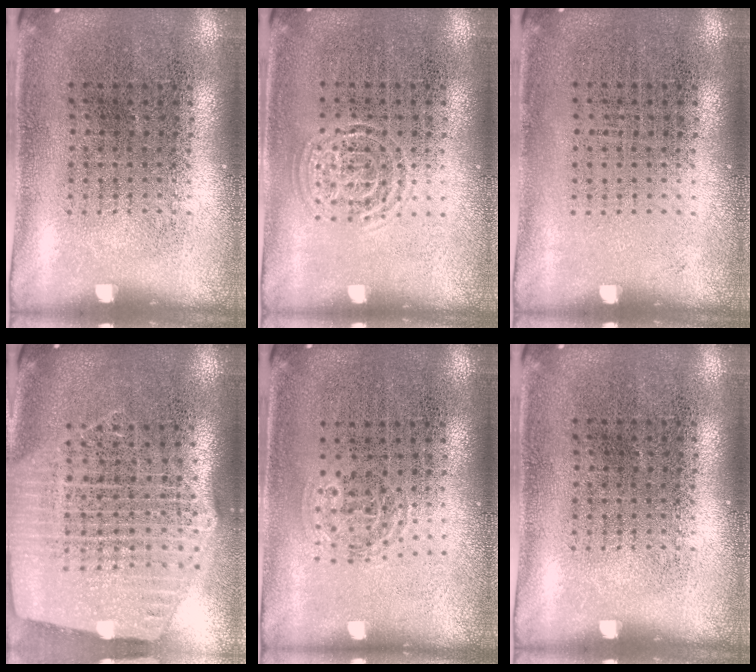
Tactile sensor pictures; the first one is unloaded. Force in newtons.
{"total": 1.6, "press": 1.5, "slide": 0.2}
{"total": 0.0}
{"total": 2.6, "press": 2.2, "slide": 1.4}
{"total": 0.8, "press": 0.6, "slide": 0.6}
{"total": 0.0}